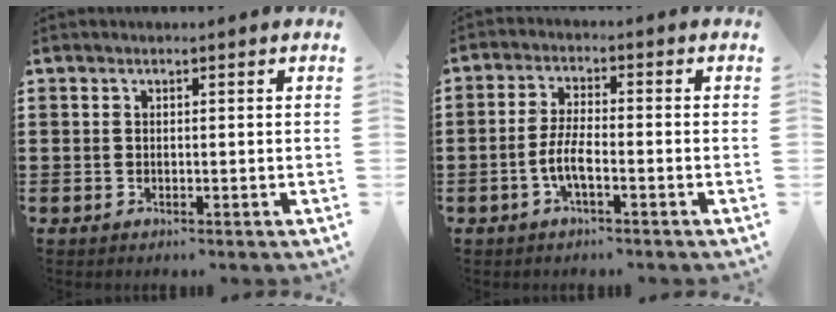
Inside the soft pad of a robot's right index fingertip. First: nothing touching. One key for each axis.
{"total": 4.6, "fx": -1.9, "fy": 1.2, "fz": 4.0, "tx": -0.097, "ty": -0.006, "tz": -0.042}